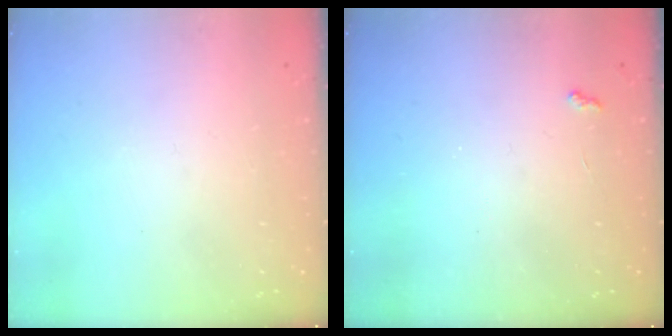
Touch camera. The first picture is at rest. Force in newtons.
{"total": 3.1, "press": 3.0, "slide": 0.4}